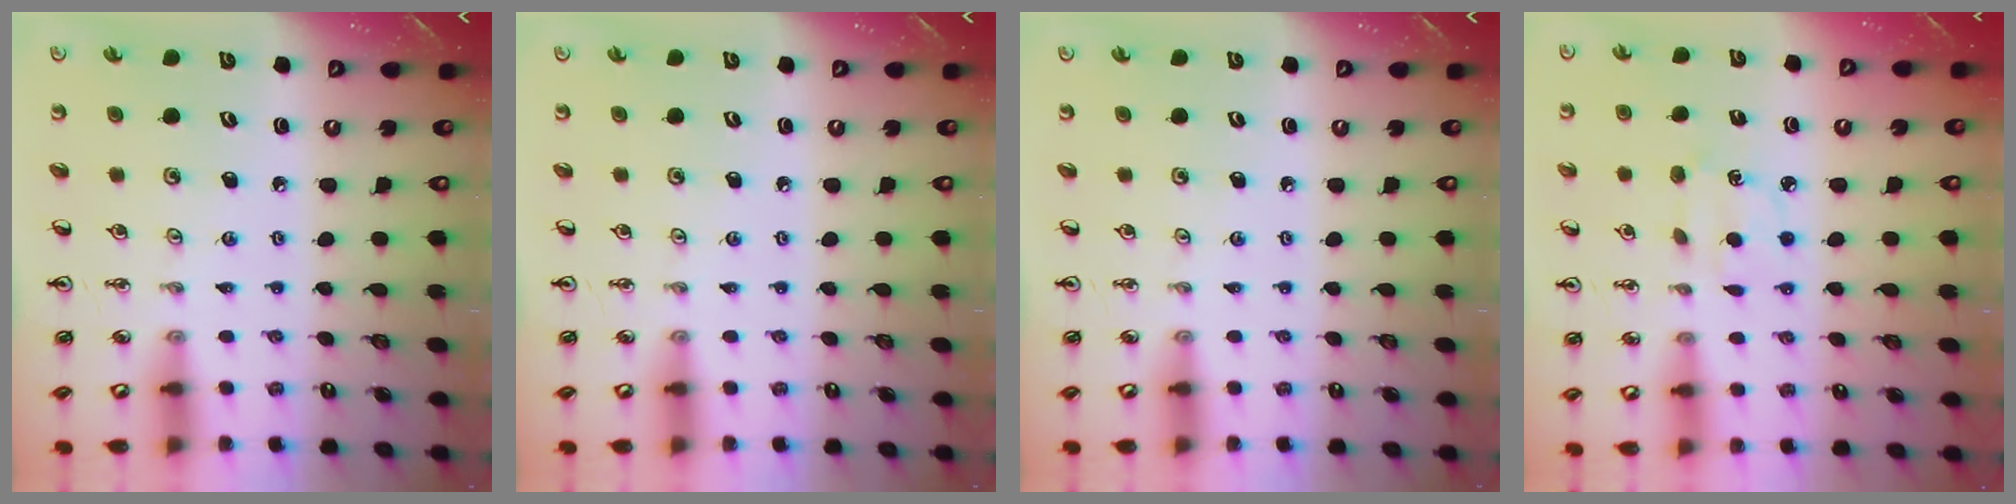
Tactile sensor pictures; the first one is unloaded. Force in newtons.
{"total": 0.0}
{"total": 0.0}
{"total": 4.2, "press": 4.1, "slide": 0.5}